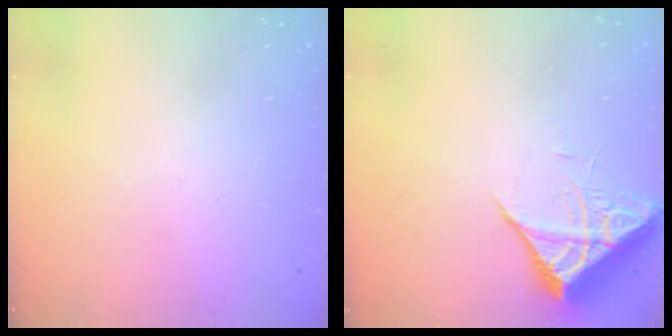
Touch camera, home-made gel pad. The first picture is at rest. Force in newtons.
{"total": 7.3, "press": 7.2, "slide": 0.3}